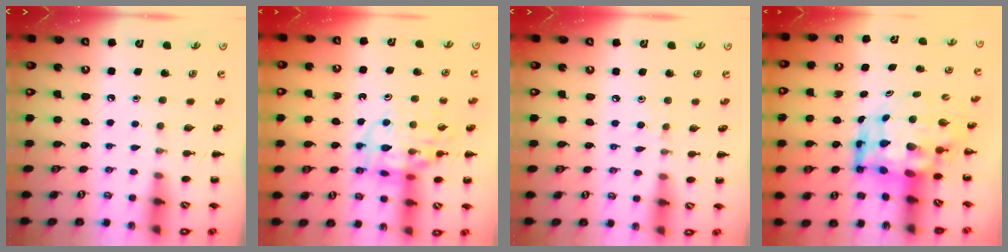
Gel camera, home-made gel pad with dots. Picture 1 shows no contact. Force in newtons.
{"total": 14.8, "press": 14.6, "slide": 2.4}
{"total": 2.9, "press": 2.7, "slide": 1.1}
{"total": 7.6, "press": 7.2, "slide": 2.4}